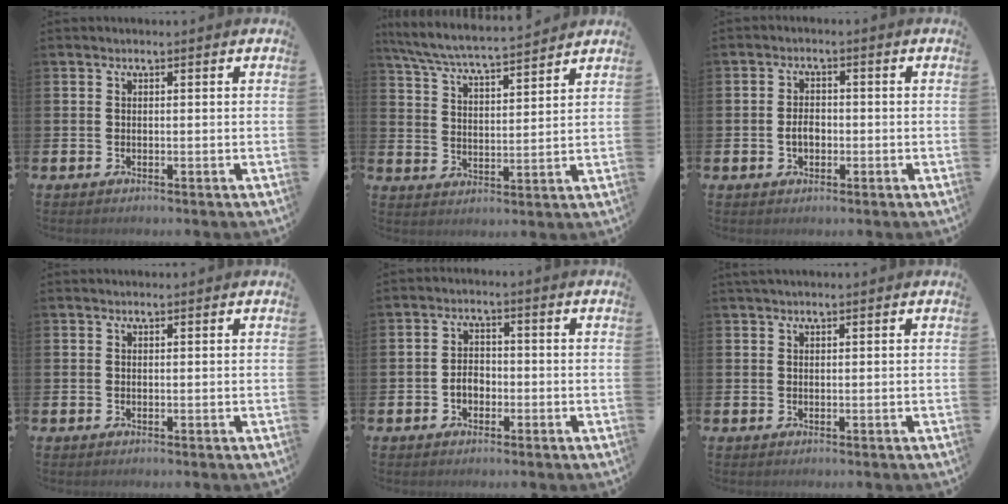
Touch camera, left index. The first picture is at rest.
{"total": 6.2, "force": [6.0, 0.2, 1.8], "torque": [-0.058, -0.042, 0.101]}
{"total": 2.6, "force": [-0.5, 1.8, 1.8], "torque": [-0.023, 0.001, -0.014]}
{"total": 0.0}
{"total": 2.6, "force": [-0.9, 1.9, 1.4], "torque": [-0.017, 0.000, -0.024]}
{"total": 0.9, "force": [0.8, 0.1, 0.3], "torque": [0.000, -0.001, 0.013]}